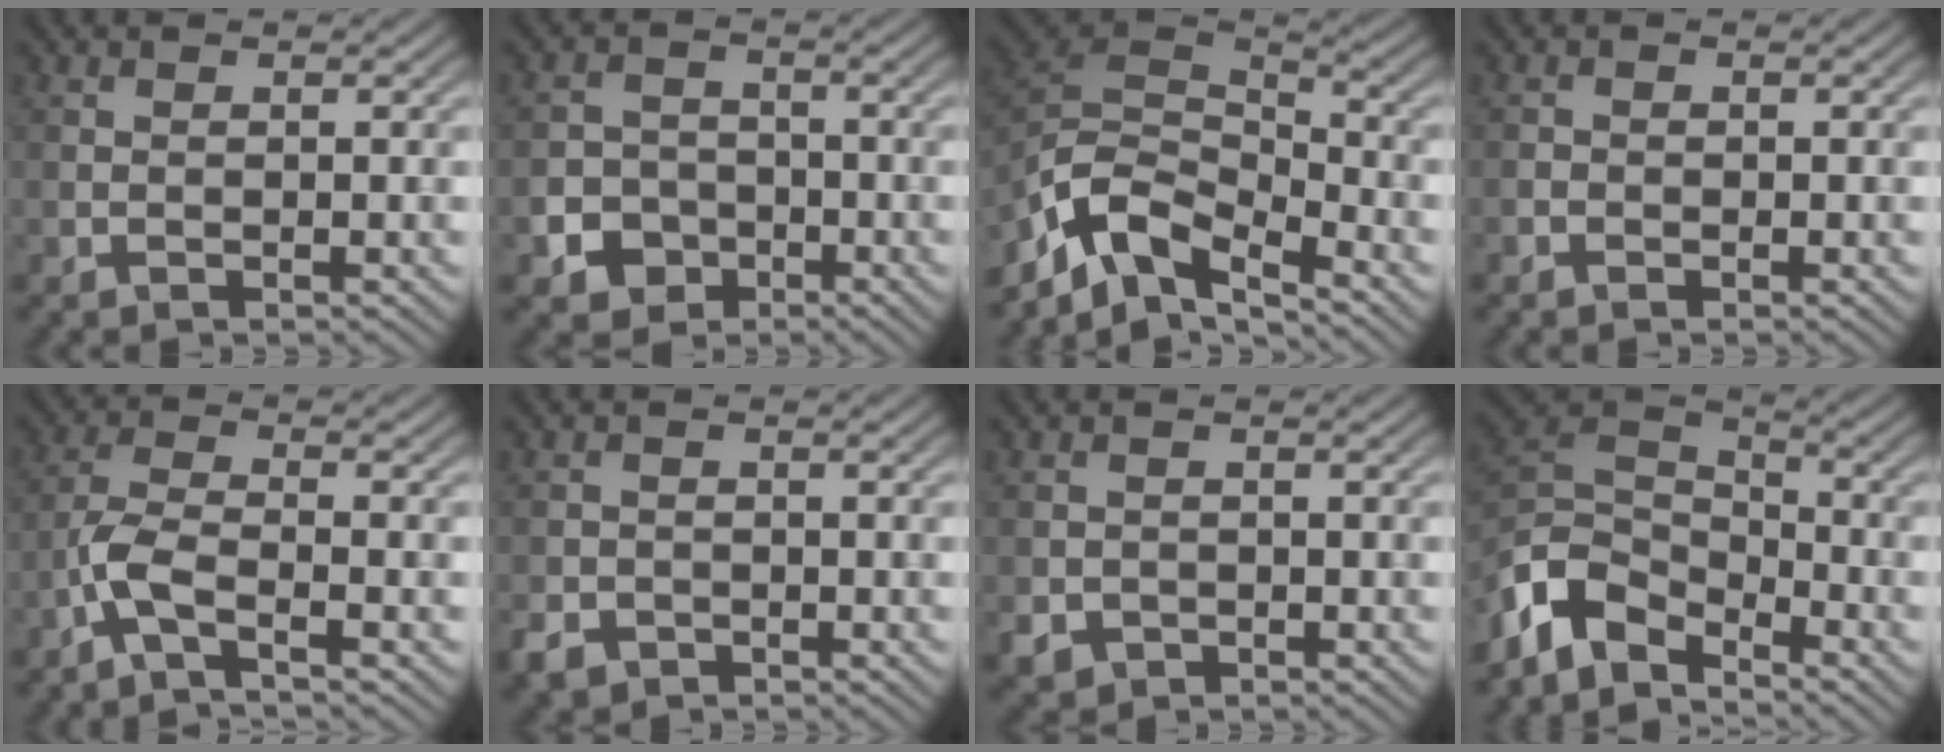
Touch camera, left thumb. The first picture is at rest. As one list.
[{"total": 4.4, "force": [-2.2, 3.5, 1.4], "torque": [-0.018, -0.001, -0.050]}, {"total": 10.3, "force": [-6.6, 4.3, 6.6], "torque": [-0.142, -0.007, -0.146]}, {"total": 0.8, "force": [-0.6, 0.5, 0.2], "torque": [-0.003, 0.000, -0.015]}, {"total": 4.3, "force": [-2.5, 0.9, 3.4], "torque": [-0.078, 0.004, -0.069]}, {"total": 2.6, "force": [-1.6, 1.8, 0.9], "torque": [-0.021, -0.008, -0.040]}, {"total": 2.3, "force": [-1.1, 1.9, 0.7], "torque": [-0.014, -0.010, -0.025]}, {"total": 7.6, "force": [-5.5, 3.7, 3.7], "torque": [-0.084, -0.001, -0.131]}]